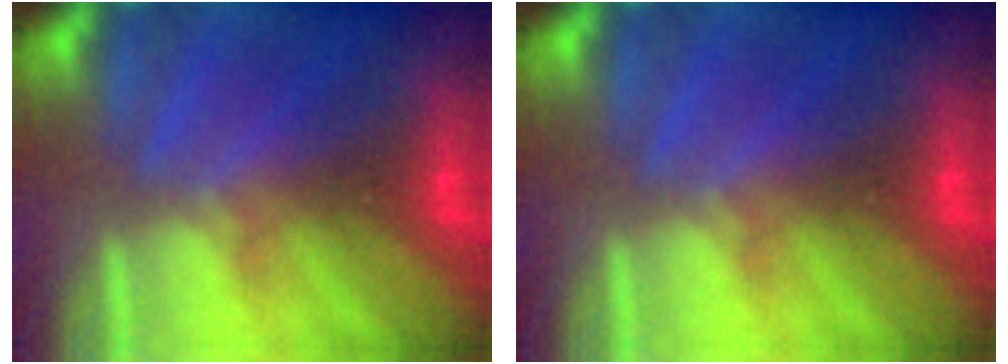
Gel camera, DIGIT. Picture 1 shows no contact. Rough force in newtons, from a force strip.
{"total": 0.0}